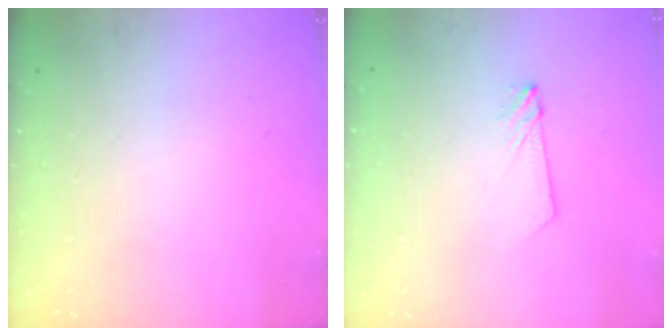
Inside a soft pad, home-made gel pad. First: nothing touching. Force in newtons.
{"total": 2.8, "press": 2.8, "slide": 0.3}